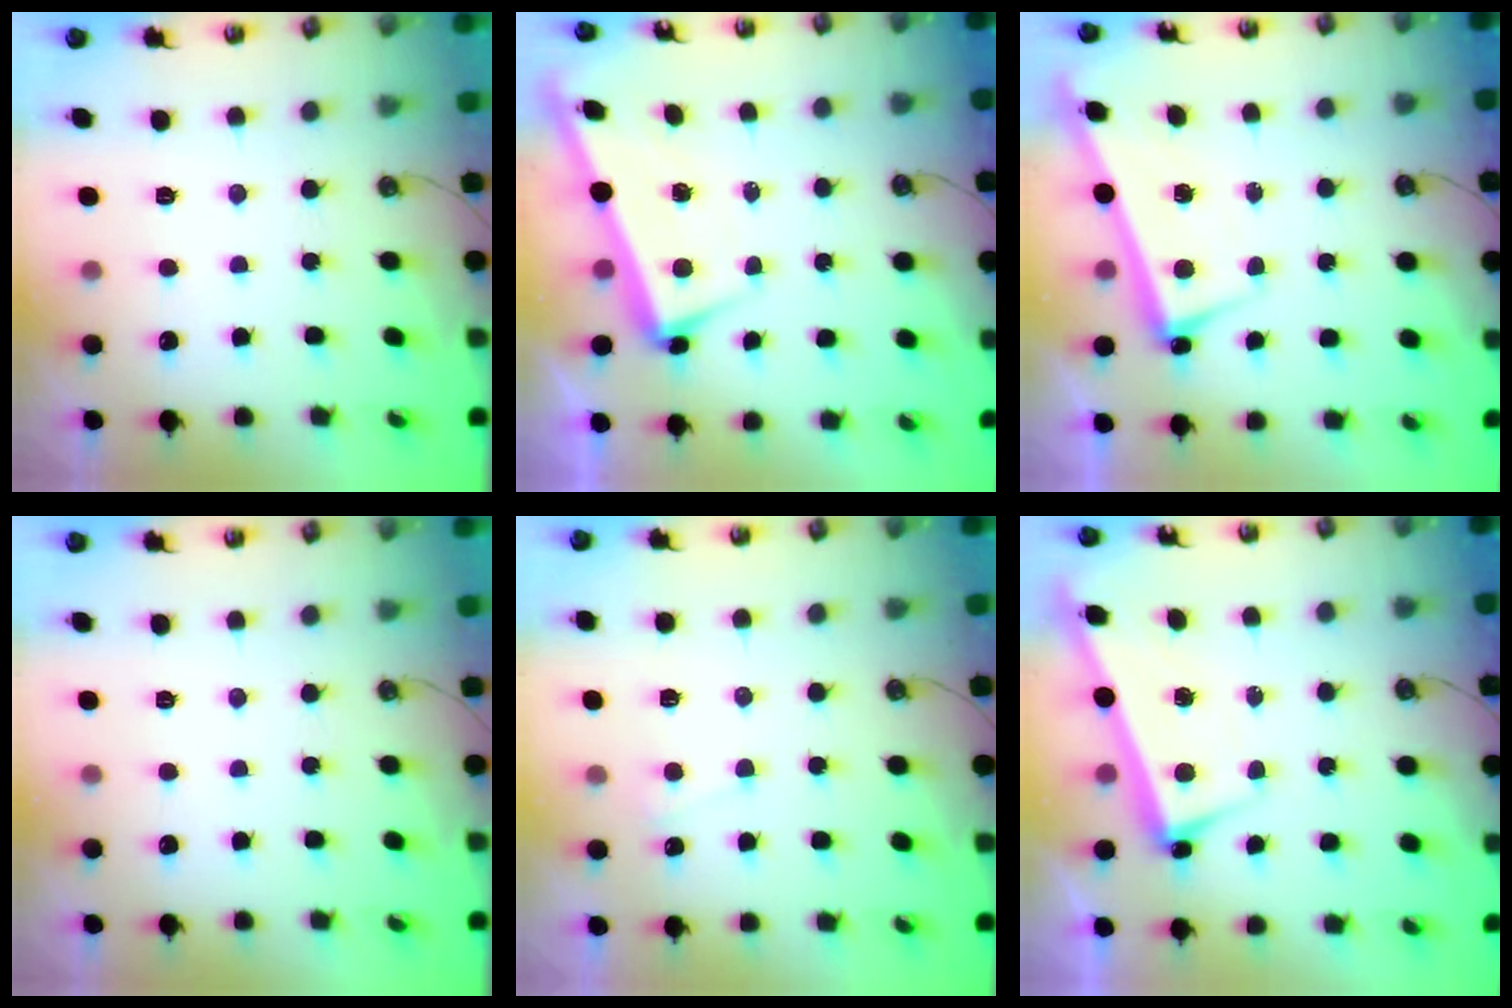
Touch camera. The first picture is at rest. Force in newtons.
{"total": 3.1, "press": 3.0, "slide": 0.9}
{"total": 2.5, "press": 2.5, "slide": 0.7}
{"total": 0.0}
{"total": 2.4, "press": 2.4, "slide": 0.4}
{"total": 2.6, "press": 2.4, "slide": 0.9}